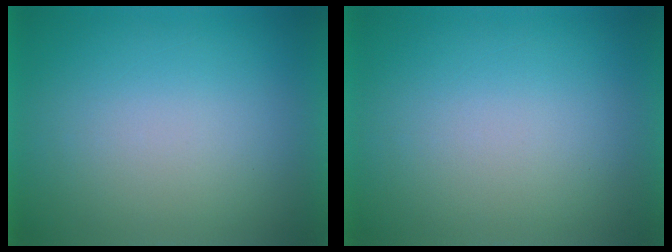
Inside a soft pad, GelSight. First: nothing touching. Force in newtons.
{"total": 0.0}